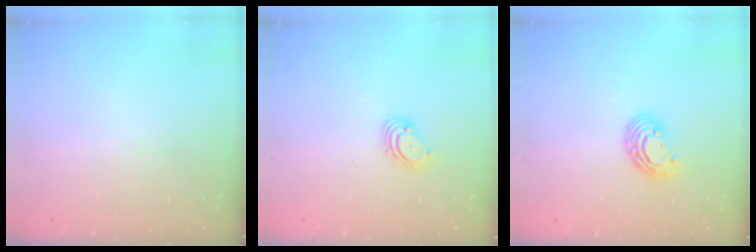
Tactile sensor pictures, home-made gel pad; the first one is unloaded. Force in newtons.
{"total": 3.6, "press": 3.6, "slide": 0.3}
{"total": 8.0, "press": 7.9, "slide": 1.2}